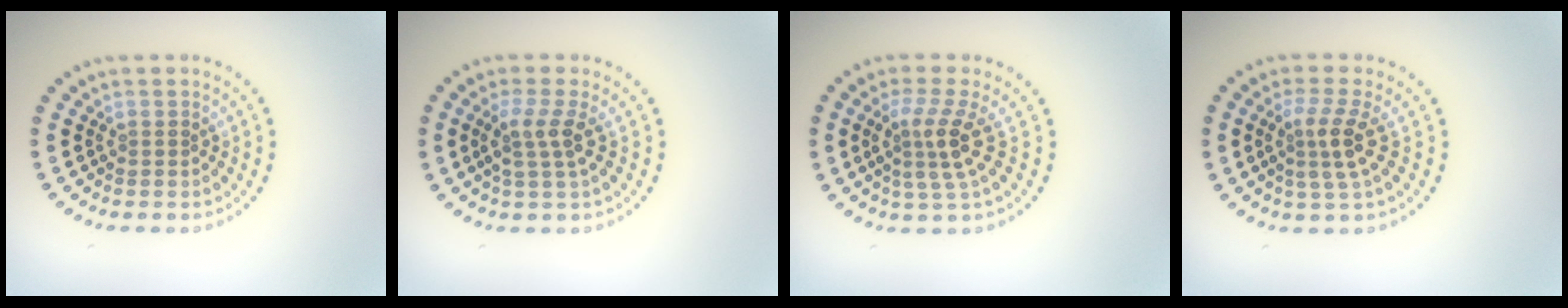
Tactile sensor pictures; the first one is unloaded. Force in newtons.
{"total": 2.6, "press": 2.0, "slide": 1.6}
{"total": 3.3, "press": 2.4, "slide": 2.3}
{"total": 2.9, "press": 2.4, "slide": 1.7}